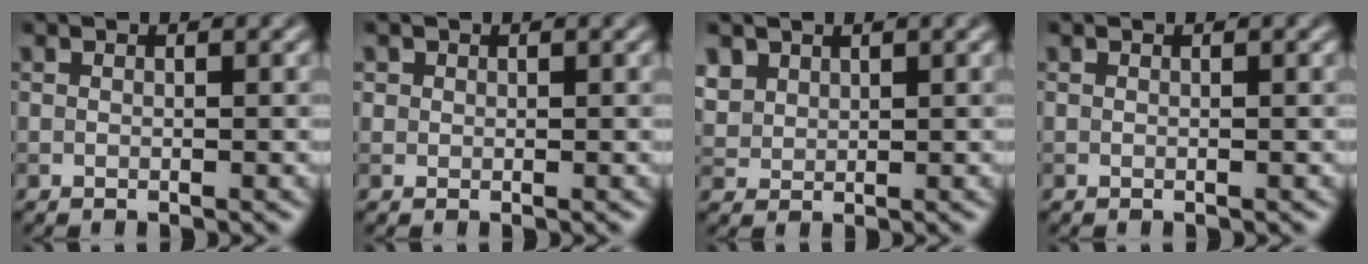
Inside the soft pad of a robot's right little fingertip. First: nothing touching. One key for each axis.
{"total": 0.6, "fx": 0.2, "fy": 0.6, "fz": 0.0, "tx": 0.006, "ty": -0.003, "tz": 0.005}
{"total": 2.2, "fx": 1.3, "fy": 1.6, "fz": 0.6, "tx": -0.024, "ty": -0.006, "tz": 0.039}
{"total": 0.0}